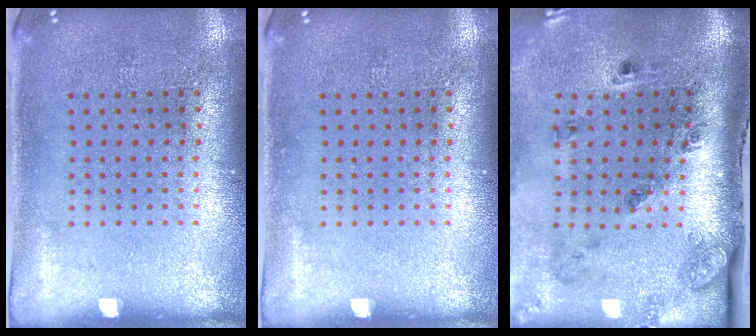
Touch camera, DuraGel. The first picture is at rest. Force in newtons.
{"total": 0.0}
{"total": 2.4, "press": 1.7, "slide": 1.8}